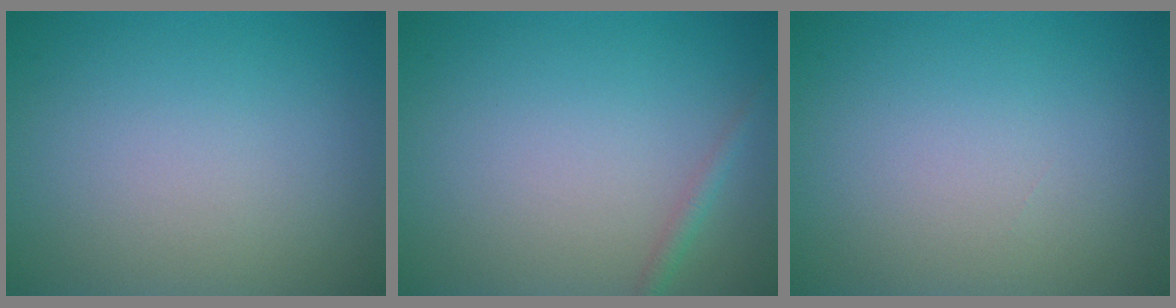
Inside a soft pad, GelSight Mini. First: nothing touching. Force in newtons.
{"total": 1.1, "press": 1.1, "slide": 0.1}
{"total": 0.0}